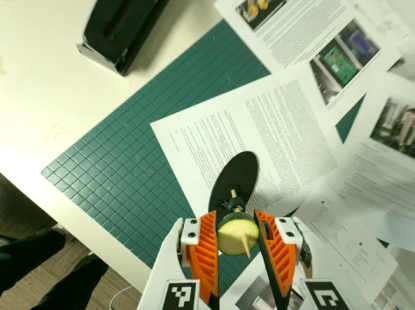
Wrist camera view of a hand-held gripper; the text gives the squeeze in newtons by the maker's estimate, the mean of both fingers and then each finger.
{"total": 10.1, "left": 9.8, "right": 10.4}